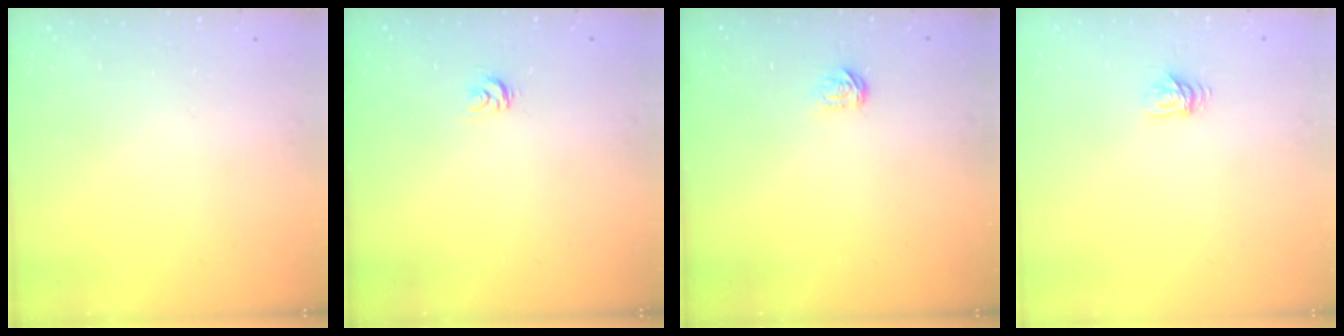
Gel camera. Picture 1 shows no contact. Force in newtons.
{"total": 3.2, "press": 3.2, "slide": 0.1}
{"total": 1.8, "press": 1.8, "slide": 0.2}
{"total": 4.3, "press": 4.3, "slide": 0.5}